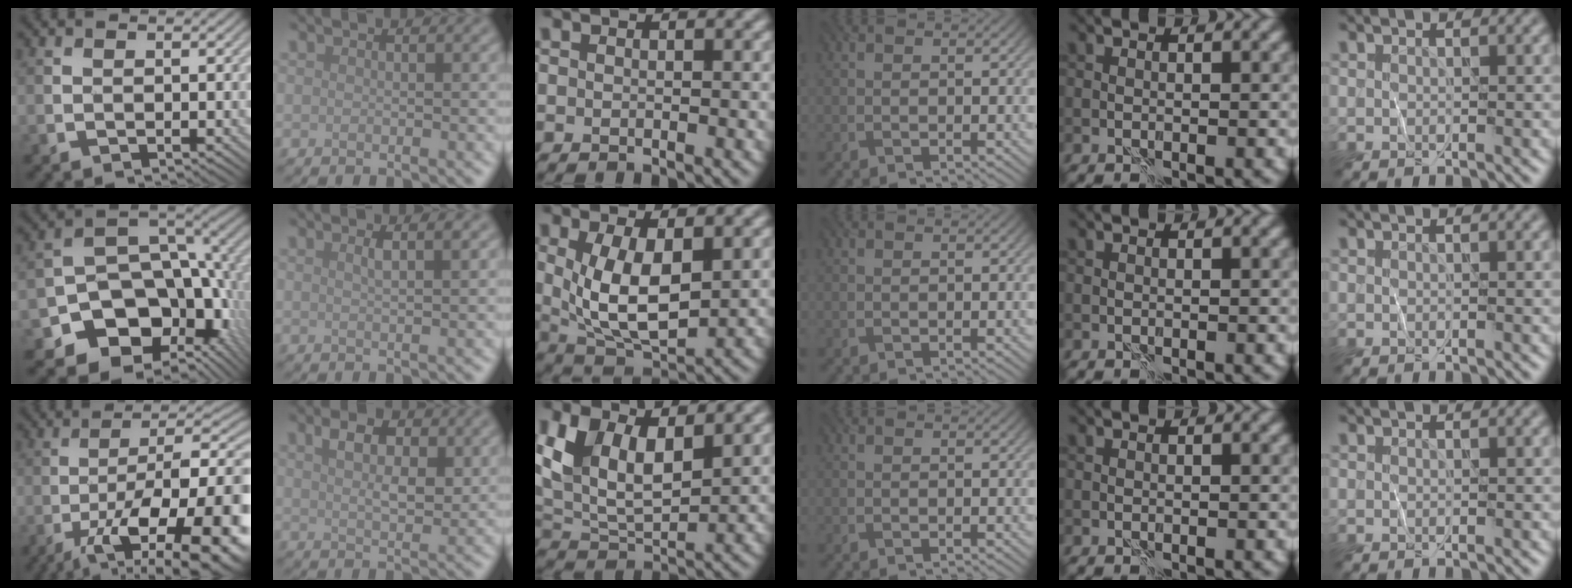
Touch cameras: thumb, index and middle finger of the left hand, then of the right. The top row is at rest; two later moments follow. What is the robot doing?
{"motion": "wrap", "object": "plastic wrap"}